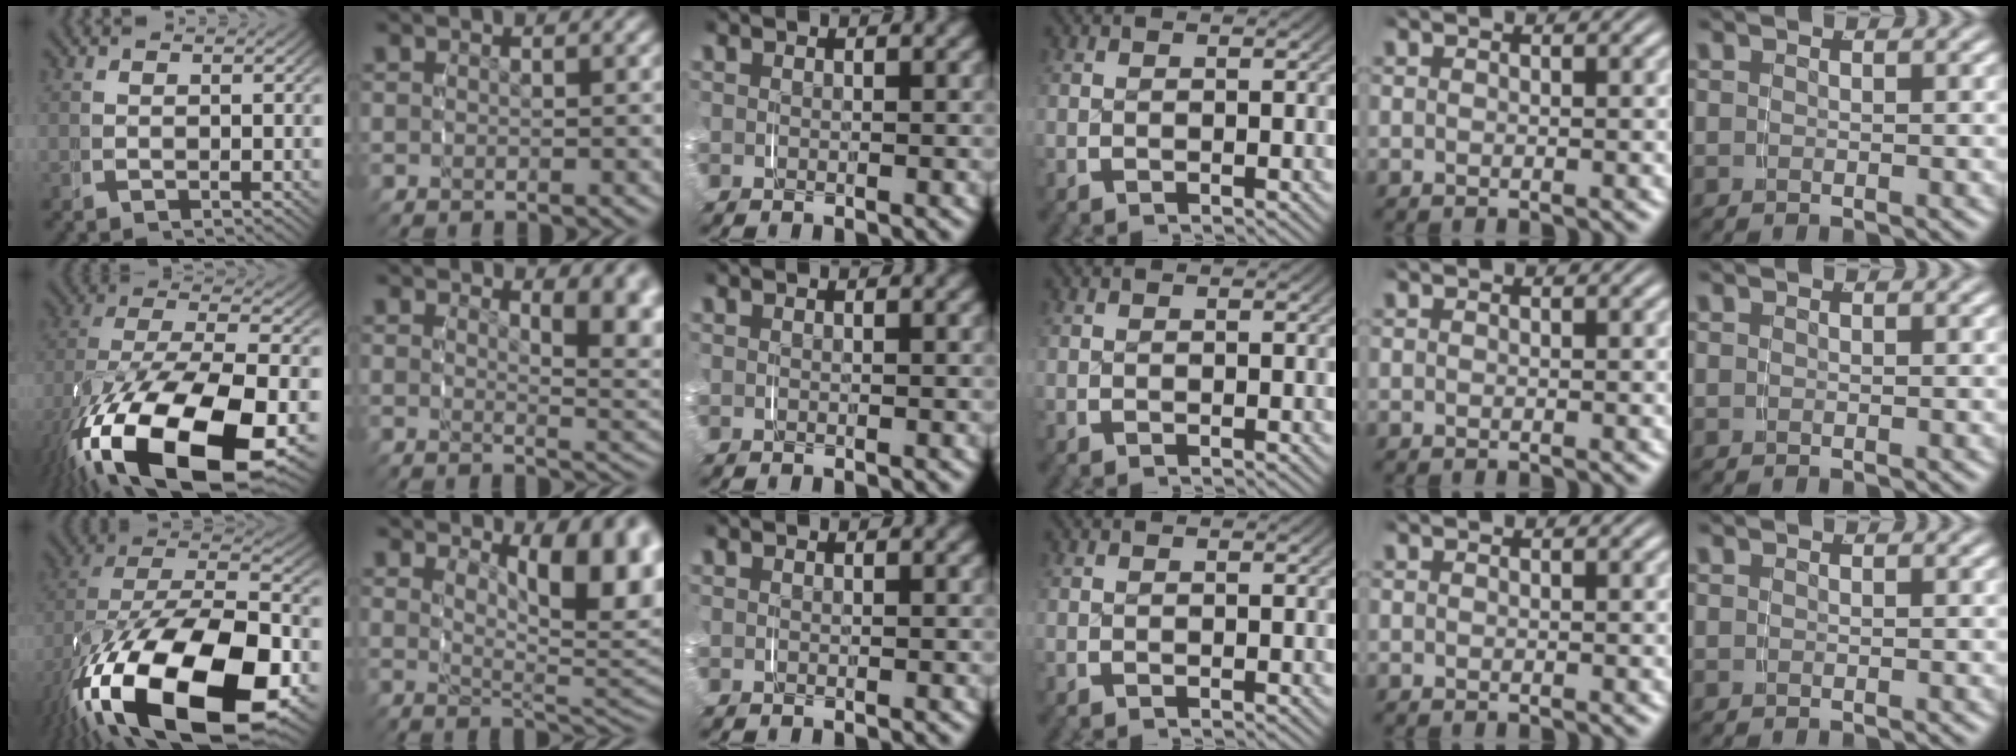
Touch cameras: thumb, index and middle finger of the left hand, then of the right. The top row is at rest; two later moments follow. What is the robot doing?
{"motion": "grasp_and_lifting", "object": "plastic wrap"}